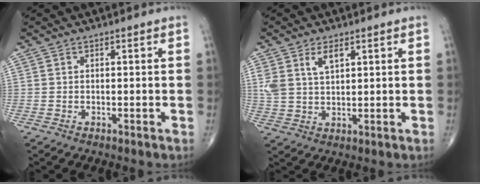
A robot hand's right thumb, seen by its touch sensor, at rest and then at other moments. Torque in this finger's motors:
{"motor_torque": [0.03, 0.04, 0.54, 0.52, 0.04]}